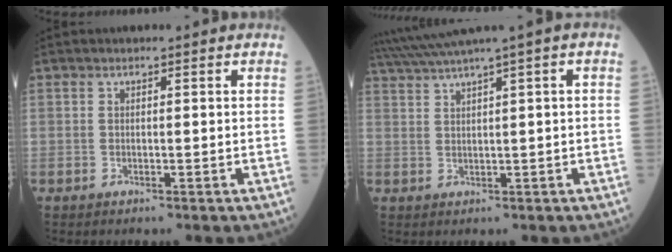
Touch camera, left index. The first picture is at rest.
{"total": 5.7, "force": [4.0, -1.4, 3.8], "torque": [-0.081, 0.020, 0.079]}